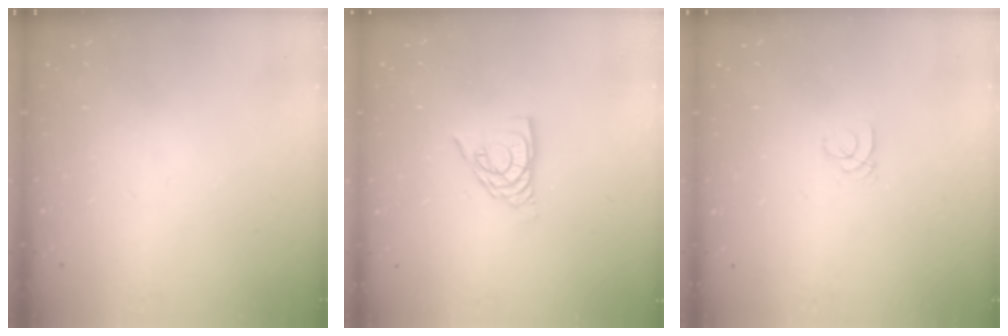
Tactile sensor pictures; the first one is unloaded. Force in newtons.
{"total": 9.6, "press": 9.5, "slide": 0.9}
{"total": 1.0, "press": 1.0, "slide": 0.1}